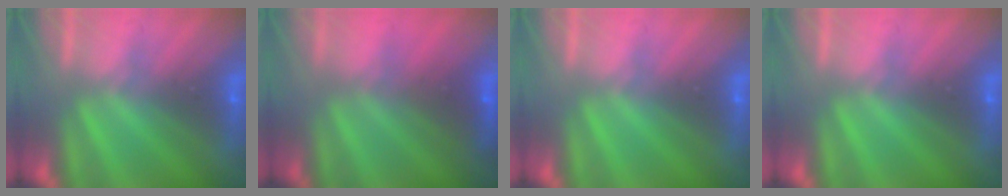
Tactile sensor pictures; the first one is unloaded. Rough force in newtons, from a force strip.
{"total": 1.5}
{"total": 0.0}
{"total": 0.0}